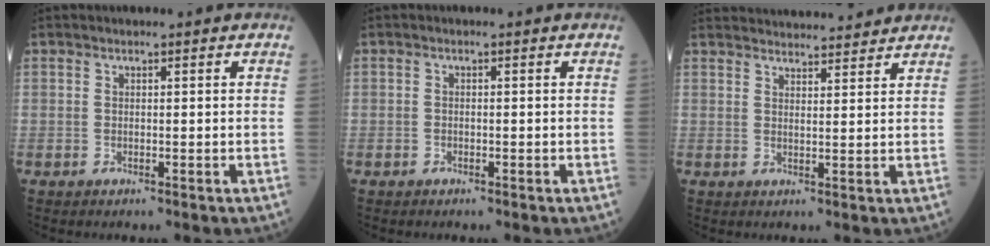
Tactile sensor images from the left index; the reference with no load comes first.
{"total": 0.0}
{"total": 14.6, "force": [14.0, 1.9, 3.4], "torque": [-0.047, 0.034, 0.196]}